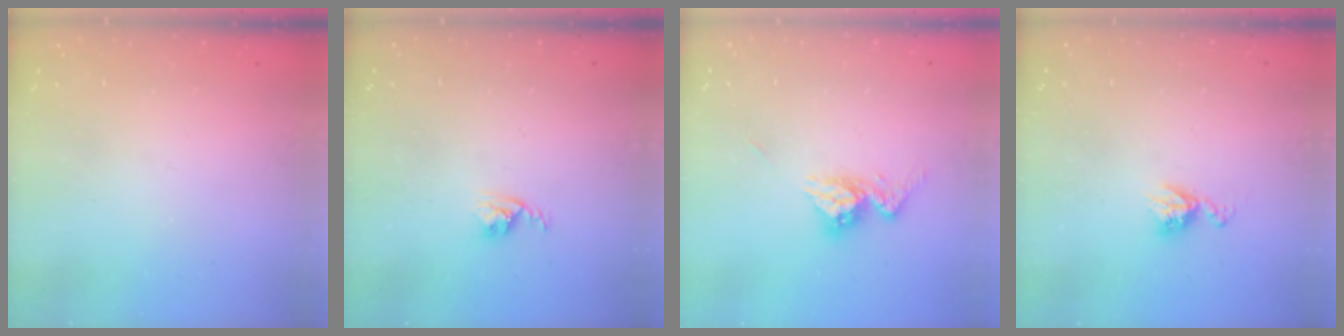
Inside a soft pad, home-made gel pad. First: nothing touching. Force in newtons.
{"total": 2.9, "press": 2.9, "slide": 0.4}
{"total": 9.4, "press": 9.4, "slide": 0.8}
{"total": 6.4, "press": 6.4, "slide": 0.5}